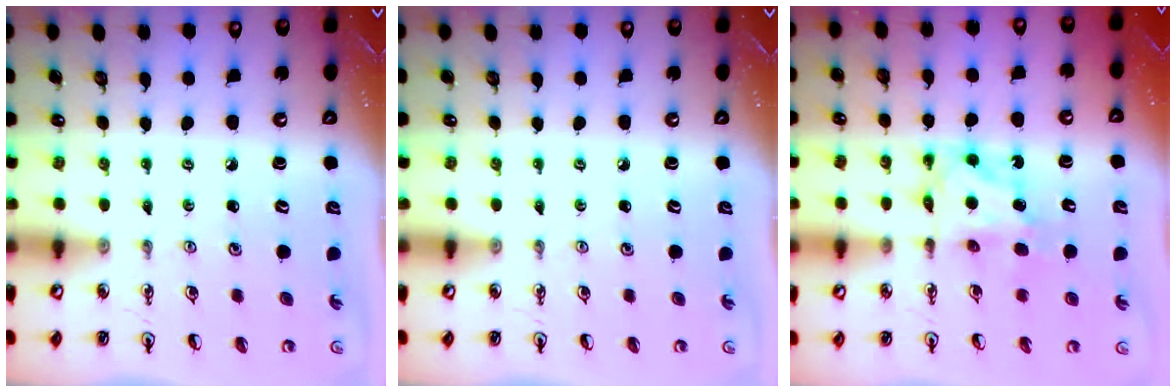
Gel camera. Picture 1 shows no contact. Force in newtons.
{"total": 0.0}
{"total": 8.6, "press": 8.6, "slide": 0.4}